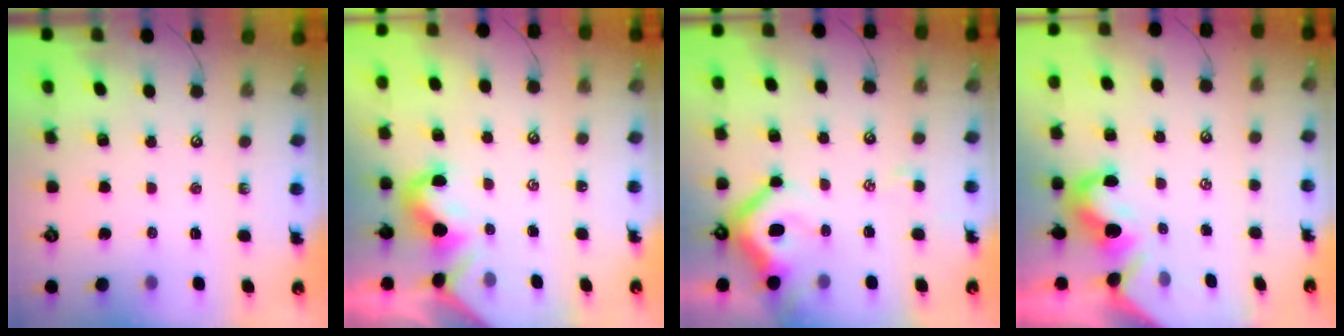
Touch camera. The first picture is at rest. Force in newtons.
{"total": 1.5, "press": 1.4, "slide": 0.3}
{"total": 7.1, "press": 6.9, "slide": 1.5}
{"total": 2.4, "press": 2.3, "slide": 0.7}